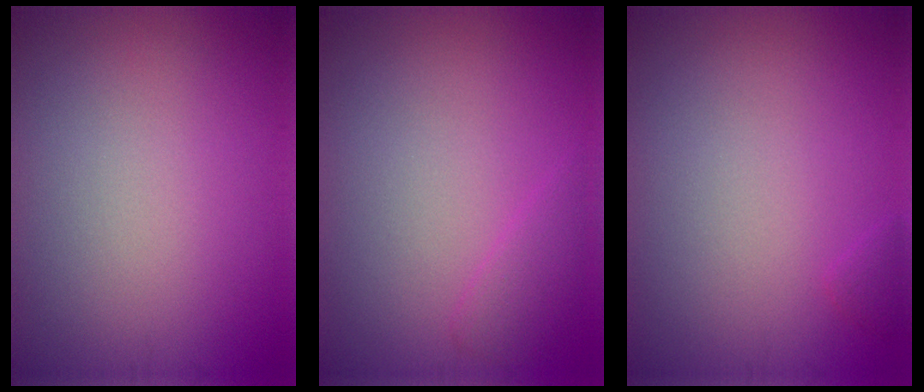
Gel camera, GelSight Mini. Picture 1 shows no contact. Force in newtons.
{"total": 1.5, "press": 1.5, "slide": 0.1}
{"total": 0.6, "press": 0.6, "slide": 0.1}